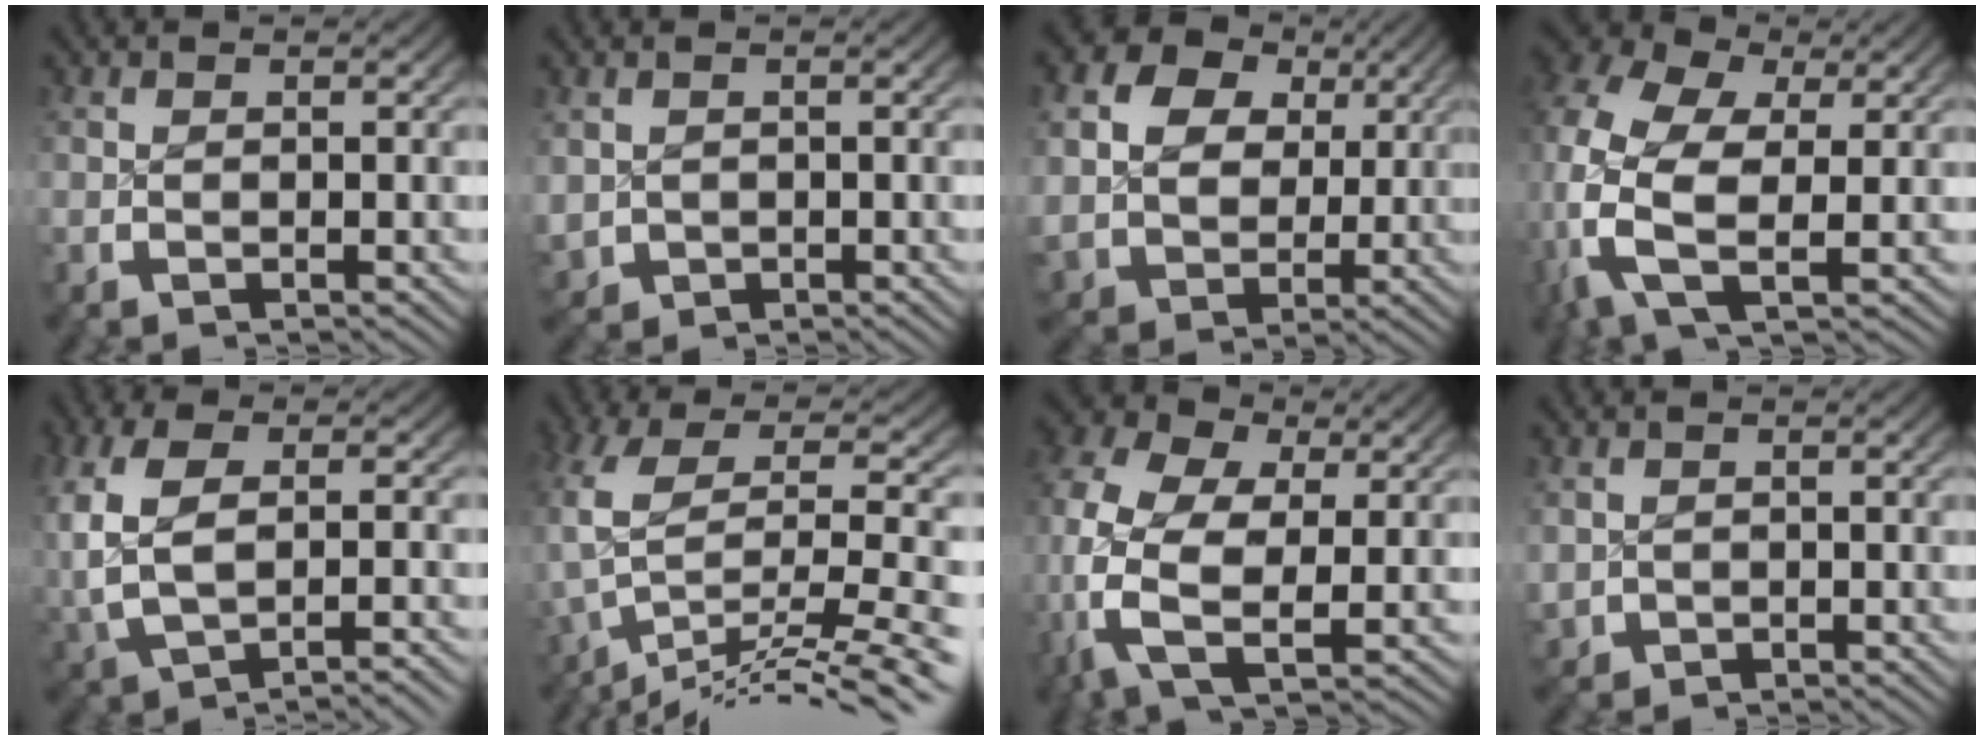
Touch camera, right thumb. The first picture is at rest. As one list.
[{"total": 2.4, "force": [-0.3, 2.3, 0.6], "torque": [-0.024, -0.020, 0.008]}, {"total": 11.1, "force": [2.2, 9.3, 5.6], "torque": [-0.141, -0.034, 0.049]}, {"total": 11.5, "force": [1.1, 7.7, 8.4], "torque": [-0.202, -0.035, 0.017]}, {"total": 6.5, "force": [-0.5, 3.8, 5.2], "torque": [-0.138, -0.007, 0.004]}, {"total": 11.2, "force": [-5.5, 5.0, 8.4], "torque": [-0.179, -0.034, -0.057]}, {"total": 12.1, "force": [0.0, 8.4, 8.7], "torque": [-0.213, -0.045, 0.005]}, {"total": 1.6, "force": [-0.1, 1.6, 0.3], "torque": [-0.011, -0.012, 0.009]}]